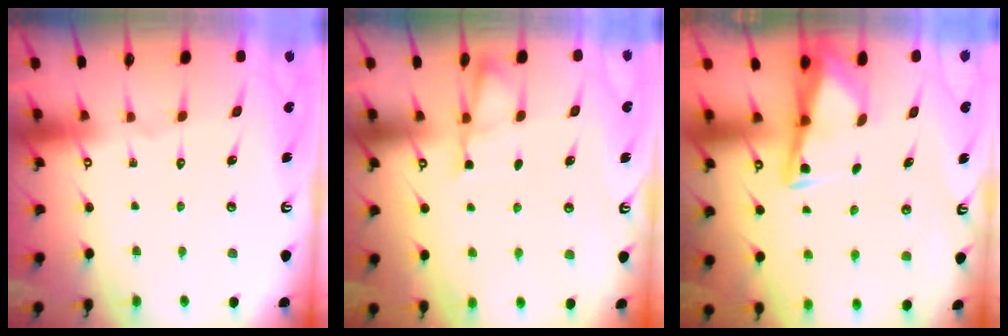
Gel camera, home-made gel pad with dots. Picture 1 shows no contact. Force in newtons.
{"total": 4.9, "press": 4.9, "slide": 0.6}
{"total": 3.2, "press": 3.2, "slide": 0.3}